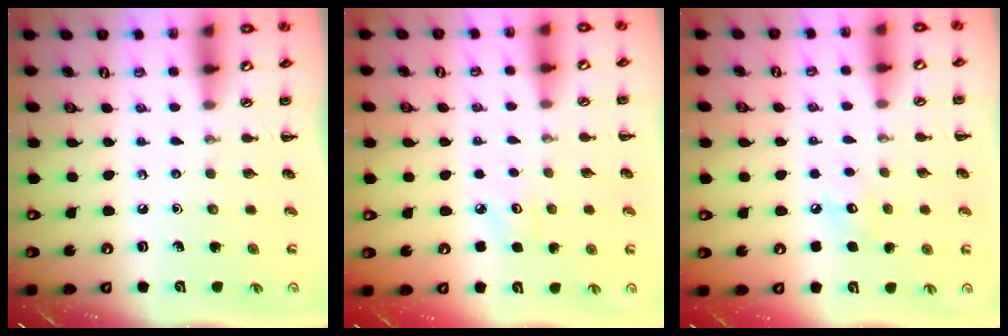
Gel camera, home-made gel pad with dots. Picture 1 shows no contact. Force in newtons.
{"total": 2.7, "press": 2.6, "slide": 0.7}
{"total": 5.6, "press": 5.4, "slide": 1.4}